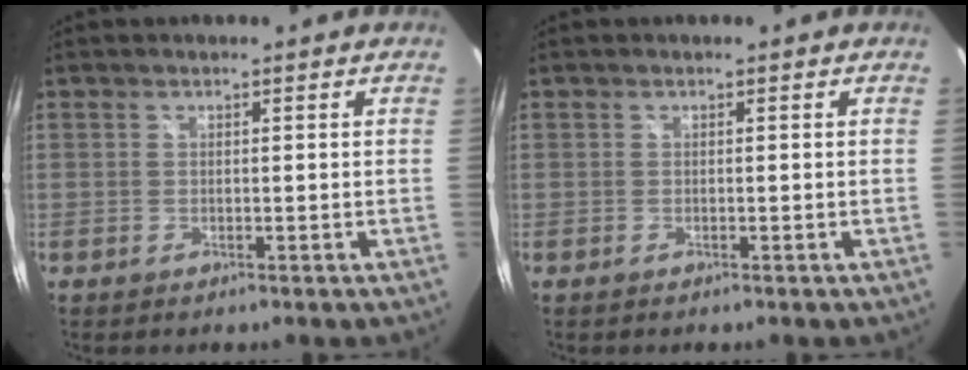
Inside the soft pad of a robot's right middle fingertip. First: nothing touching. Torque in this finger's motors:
{"motor_torque": [0.09, -0.28, 0.03, 0.01]}